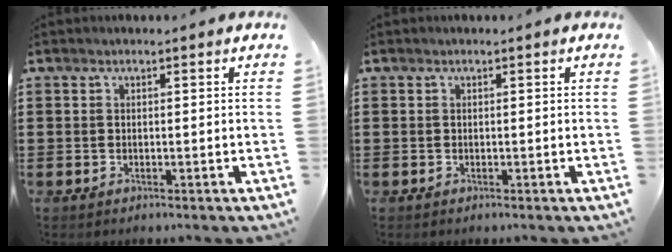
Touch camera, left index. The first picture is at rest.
{"total": 0.0}